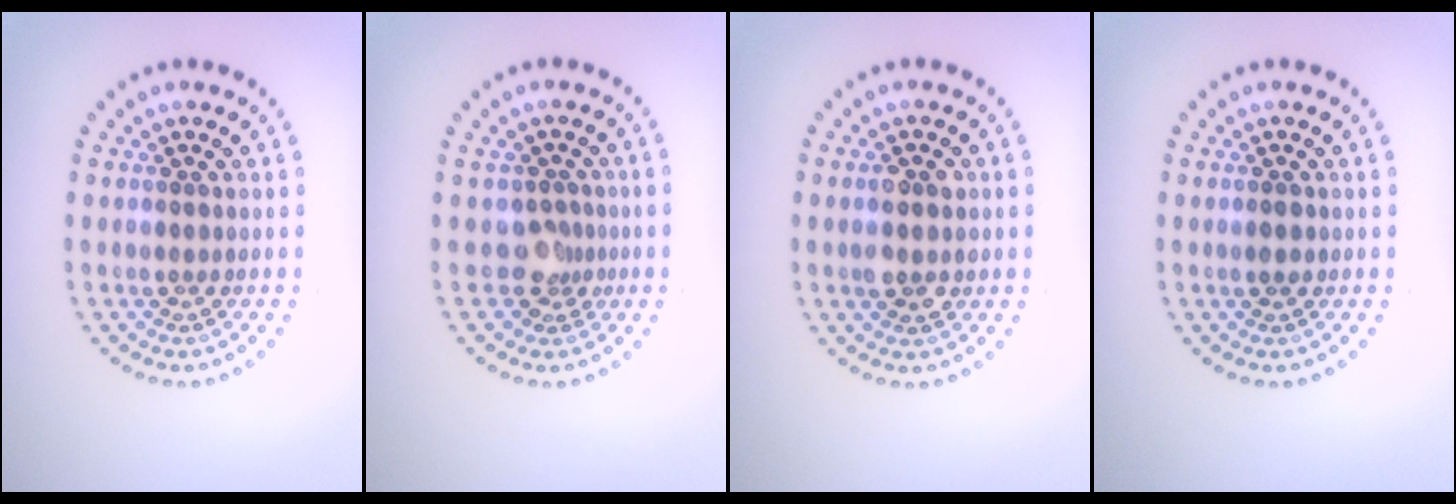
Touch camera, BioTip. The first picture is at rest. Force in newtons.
{"total": 2.0, "press": 1.5, "slide": 1.3}
{"total": 2.8, "press": 2.8, "slide": 0.3}
{"total": 1.2, "press": 1.2, "slide": 0.2}